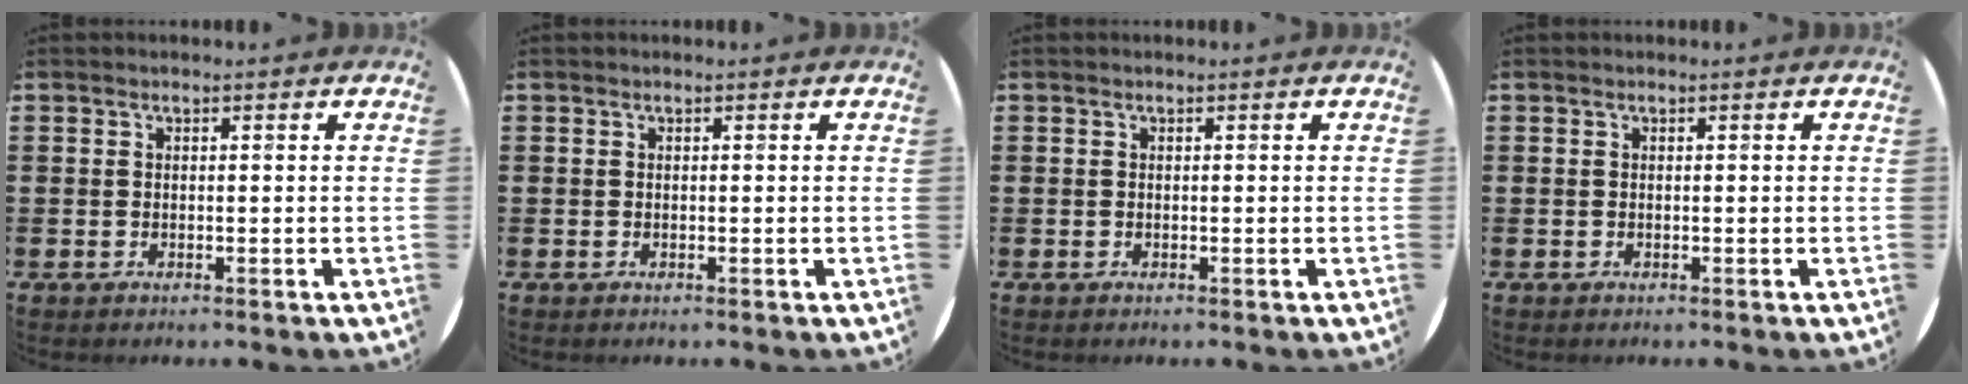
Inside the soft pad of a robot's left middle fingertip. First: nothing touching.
{"total": 0.0}
{"total": 0.0}
{"total": 0.0}